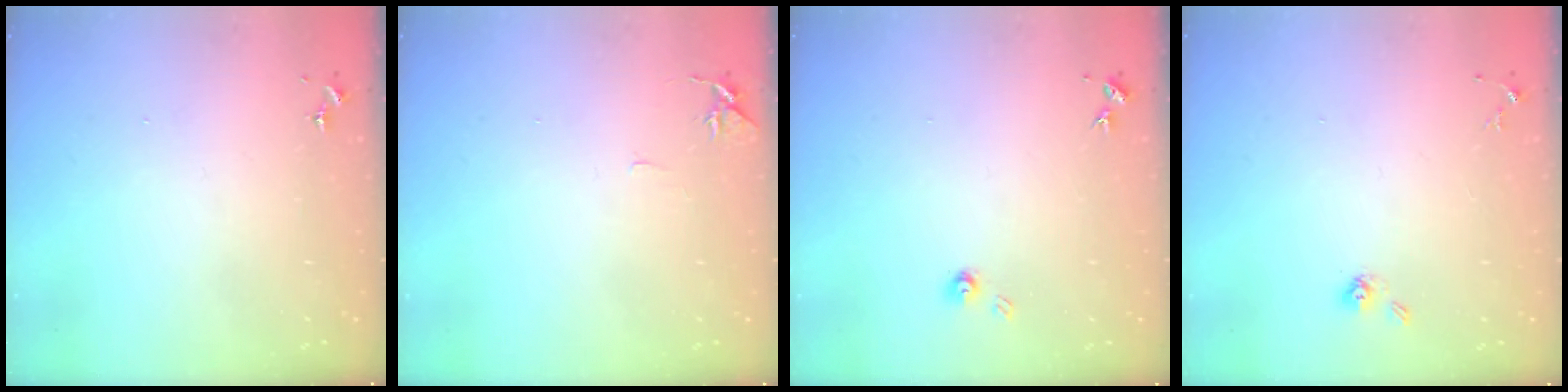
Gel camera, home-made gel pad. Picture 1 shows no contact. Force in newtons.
{"total": 5.8, "press": 5.7, "slide": 0.7}
{"total": 3.9, "press": 3.8, "slide": 0.4}
{"total": 5.4, "press": 5.2, "slide": 1.5}